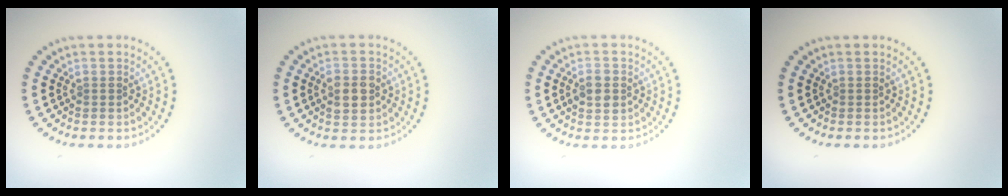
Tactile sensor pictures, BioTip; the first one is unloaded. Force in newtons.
{"total": 3.0, "press": 3.0, "slide": 0.2}
{"total": 2.2, "press": 2.2, "slide": 0.1}
{"total": 0.0}